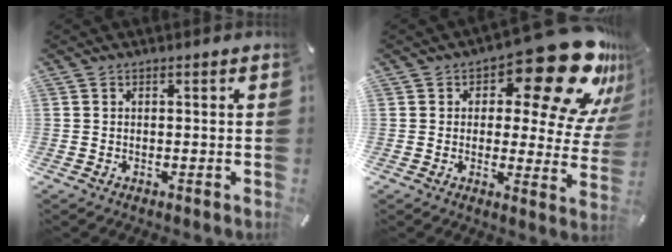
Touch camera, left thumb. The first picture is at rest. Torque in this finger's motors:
{"motor_torque": [2.52, 2.48, 1.80, -0.97, 0.10]}